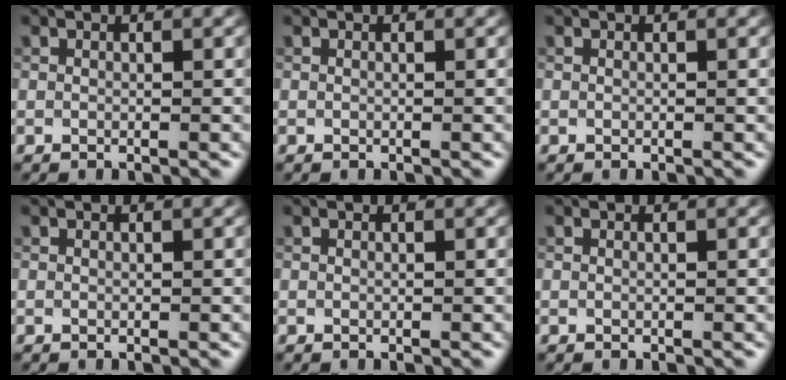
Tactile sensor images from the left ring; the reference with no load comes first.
{"total": 0.0}
{"total": 0.0}
{"total": 0.0}
{"total": 0.0}
{"total": 0.0}